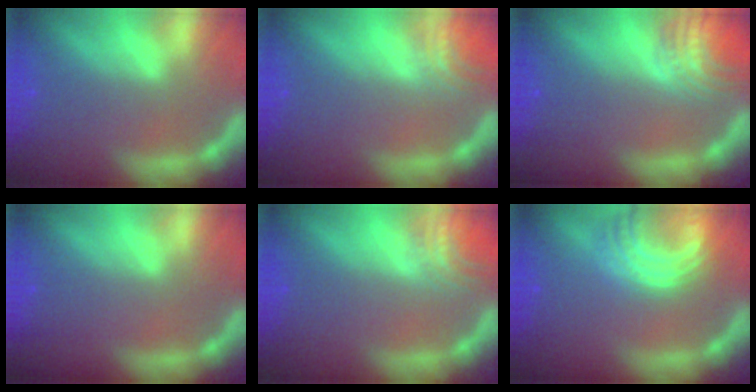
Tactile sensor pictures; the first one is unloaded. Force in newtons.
{"total": 2.5}
{"total": 5.0}
{"total": 0.0}
{"total": 3.0}
{"total": 6.5}